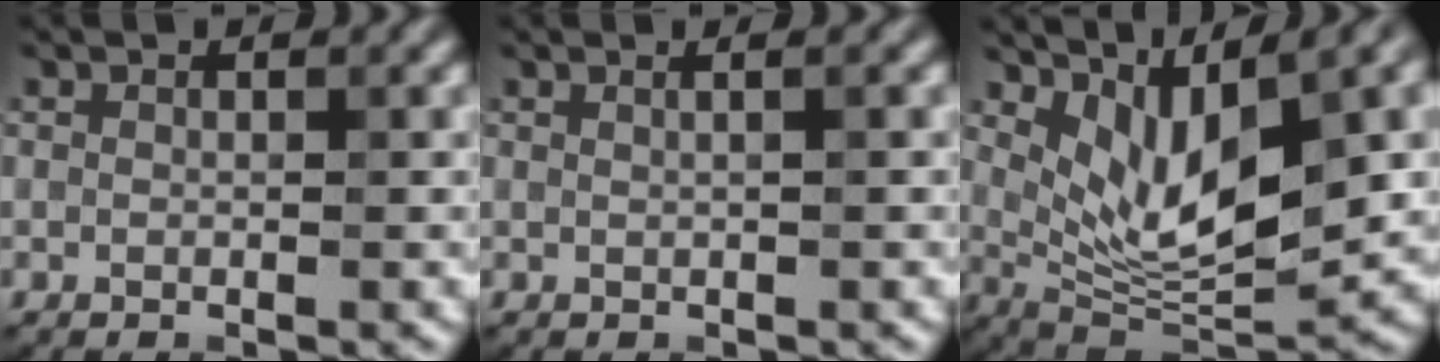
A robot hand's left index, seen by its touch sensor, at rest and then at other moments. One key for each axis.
{"total": 2.1, "fx": 1.0, "fy": 1.1, "fz": 1.6, "tx": 0.000, "ty": 0.001, "tz": -0.012}
{"total": 9.5, "fx": 2.4, "fy": 3.7, "fz": 8.4, "tx": -0.147, "ty": -0.011, "tz": 0.046}